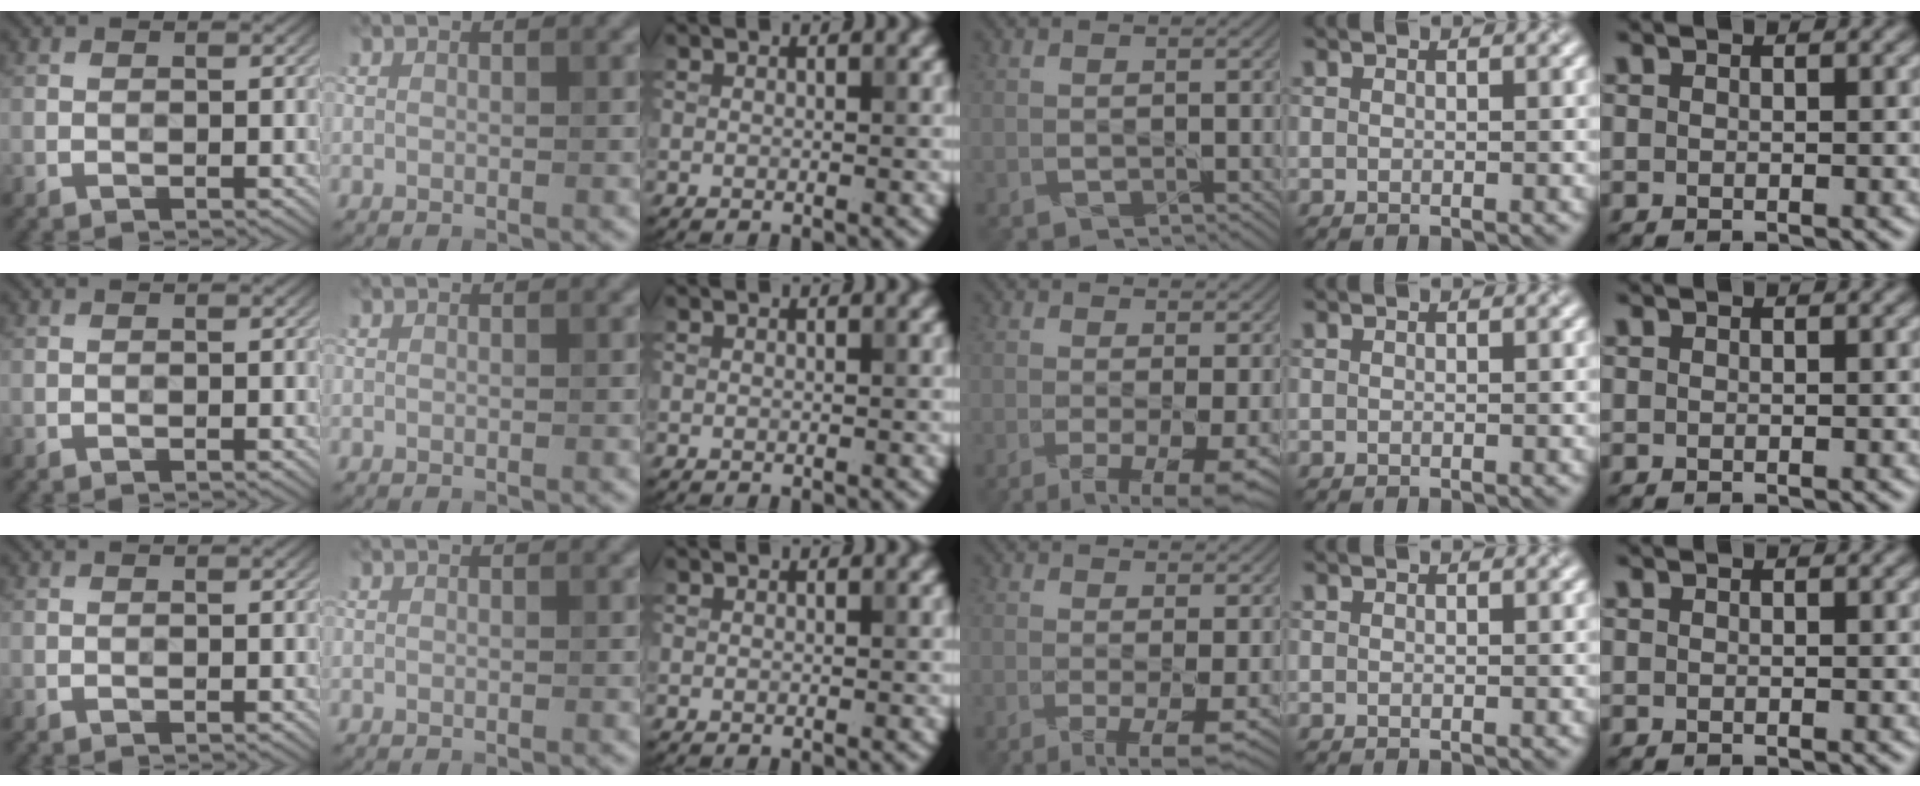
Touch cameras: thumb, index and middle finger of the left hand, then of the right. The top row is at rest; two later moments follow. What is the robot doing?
{"motion": "pour", "object": "watering can"}